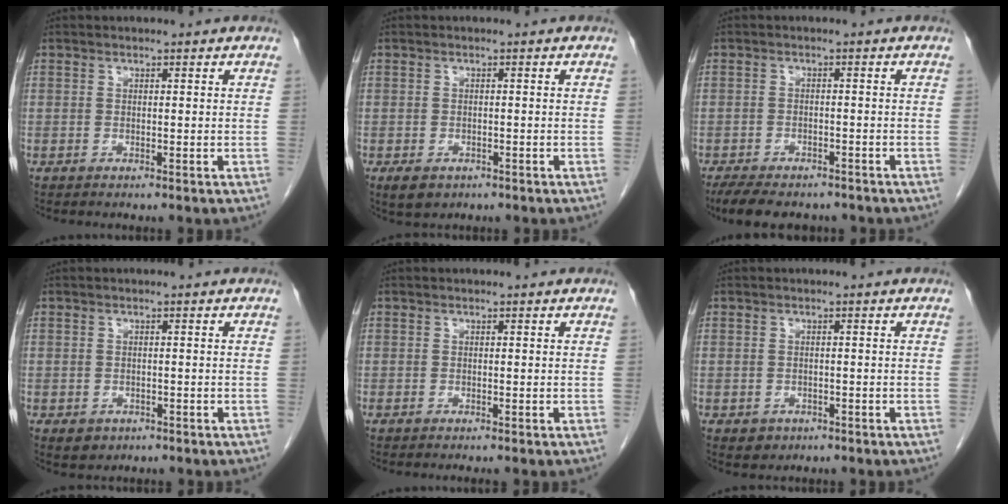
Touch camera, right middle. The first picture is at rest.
{"total": 2.9, "force": [-1.7, 1.9, 1.4], "torque": [-0.024, -0.003, -0.019]}
{"total": 10.0, "force": [-8.2, 3.8, 4.3], "torque": [-0.074, -0.003, -0.116]}
{"total": 2.0, "force": [-0.9, 1.6, 0.7], "torque": [-0.009, 0.001, -0.005]}
{"total": 0.8, "force": [-0.7, 0.0, 0.4], "torque": [-0.004, 0.000, -0.010]}
{"total": 1.8, "force": [-0.9, 1.5, 0.4], "torque": [-0.007, 0.004, -0.006]}